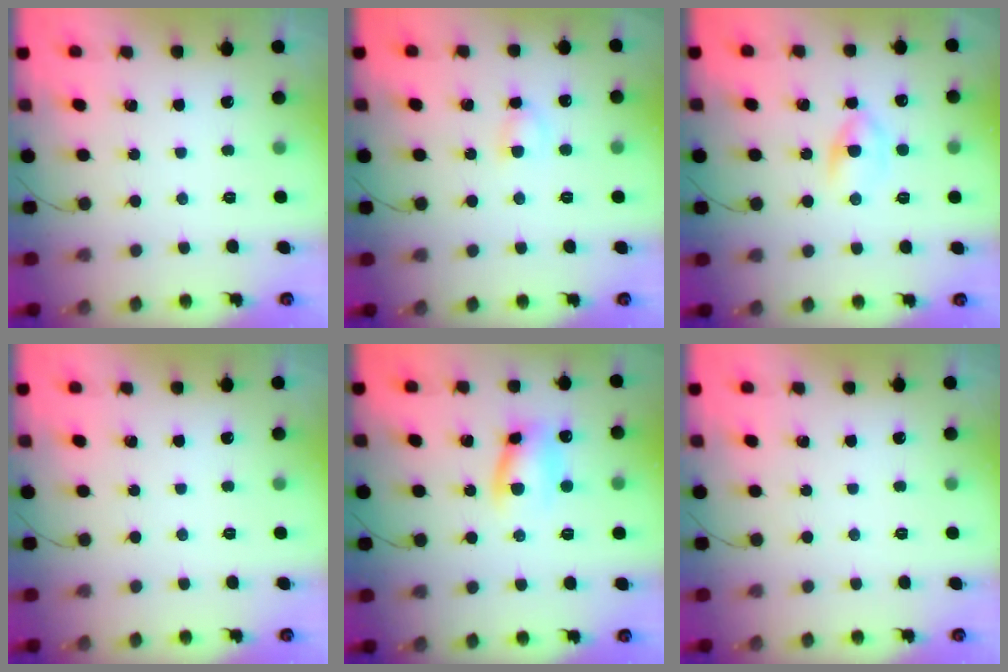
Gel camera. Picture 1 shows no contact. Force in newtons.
{"total": 3.8, "press": 3.6, "slide": 1.3}
{"total": 3.7, "press": 3.6, "slide": 1.0}
{"total": 0.0}
{"total": 8.7, "press": 8.7, "slide": 0.7}
{"total": 0.0}